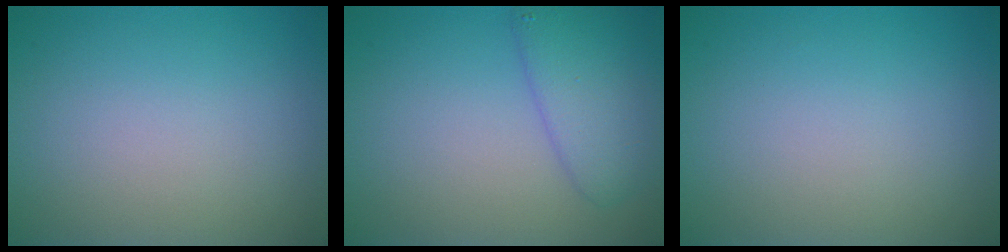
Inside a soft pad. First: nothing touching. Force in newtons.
{"total": 3.8, "press": 3.8, "slide": 0.2}
{"total": 0.0}